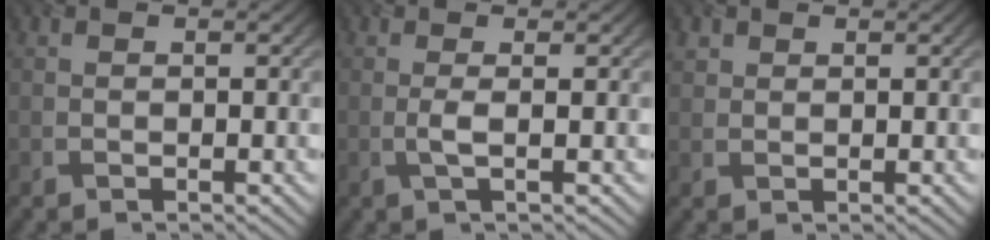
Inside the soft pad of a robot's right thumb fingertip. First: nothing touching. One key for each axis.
{"total": 1.7, "fx": -0.1, "fy": 0.2, "fz": 1.7, "tx": -0.039, "ty": 0.003, "tz": -0.007}
{"total": 1.3, "fx": 0.9, "fy": 0.9, "fz": 0.1, "tx": -0.001, "ty": 0.002, "tz": 0.022}